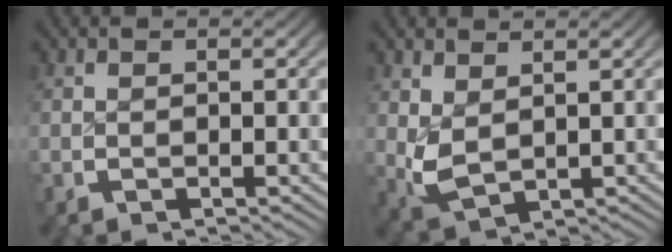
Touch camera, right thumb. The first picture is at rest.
{"total": 2.8, "force": [1.0, 2.5, 0.6], "torque": [-0.034, -0.032, 0.036]}